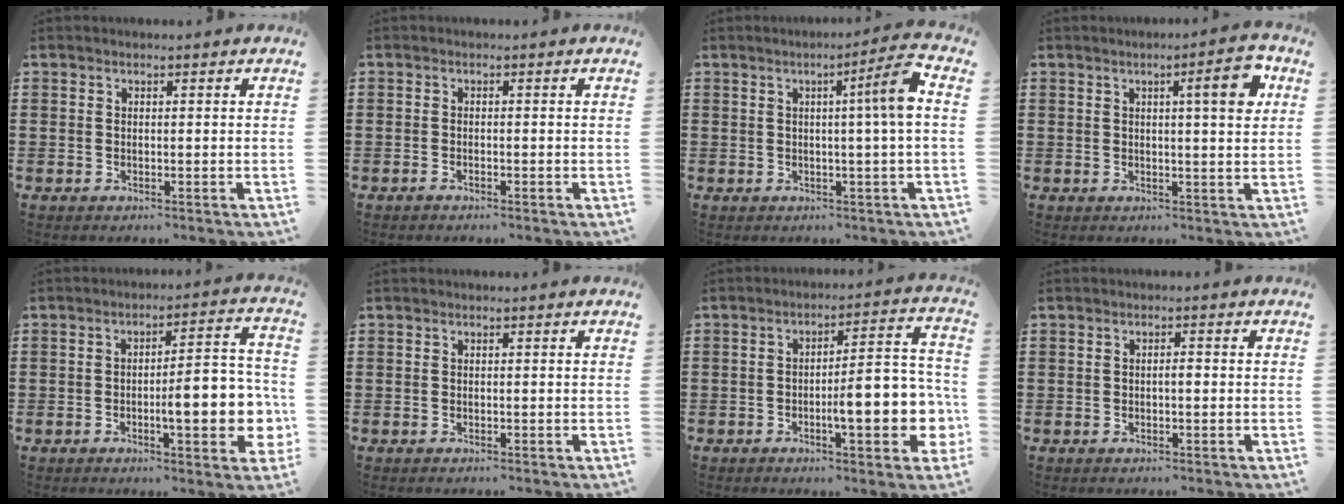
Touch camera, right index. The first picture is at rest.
{"total": 0.8, "force": [-0.7, 0.1, 0.3], "torque": [-0.008, -0.004, -0.013]}
{"total": 6.5, "force": [0.9, -0.4, 6.4], "torque": [-0.095, -0.012, 0.002]}
{"total": 6.2, "force": [2.2, 0.8, 5.8], "torque": [-0.082, -0.006, 0.026]}
{"total": 9.9, "force": [-2.2, 2.9, 9.2], "torque": [-0.119, -0.010, -0.041]}
{"total": 0.0}
{"total": 10.5, "force": [-2.6, 3.0, 9.8], "torque": [-0.127, -0.014, -0.046]}
{"total": 1.0, "force": [-0.3, 0.3, 1.0], "torque": [-0.019, -0.002, -0.004]}